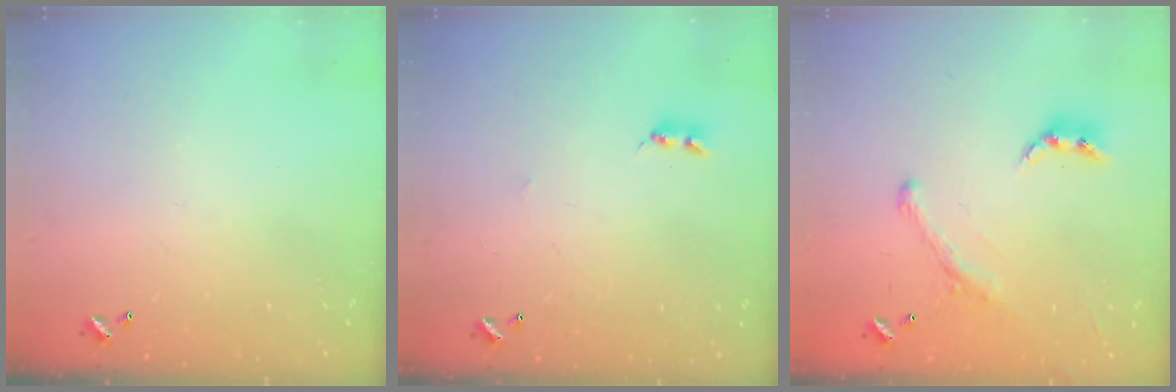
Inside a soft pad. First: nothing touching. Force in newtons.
{"total": 1.6, "press": 1.6, "slide": 0.4}
{"total": 2.0, "press": 1.5, "slide": 1.2}